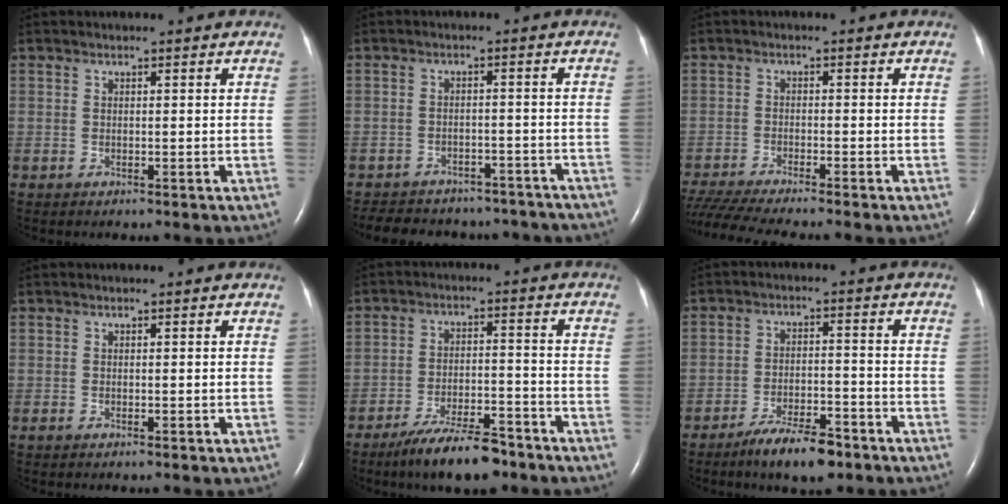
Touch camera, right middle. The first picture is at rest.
{"total": 18.9, "force": [-16.4, 7.2, 5.9], "torque": [-0.138, -0.005, -0.195]}
{"total": 10.1, "force": [-9.0, -1.0, 4.5], "torque": [-0.074, -0.024, -0.151]}
{"total": 0.0}
{"total": 10.0, "force": [-7.8, 2.3, 5.8], "torque": [-0.100, -0.012, -0.134]}
{"total": 7.8, "force": [-5.9, 2.0, 4.8], "torque": [-0.089, -0.007, -0.098]}